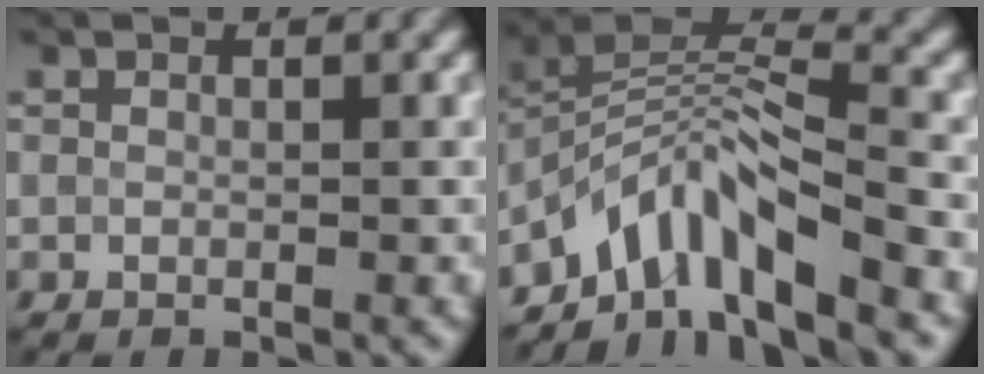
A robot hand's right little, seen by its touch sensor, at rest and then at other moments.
{"total": 6.6, "force": [-4.6, 2.0, 4.3], "torque": [-0.061, 0.004, -0.097]}